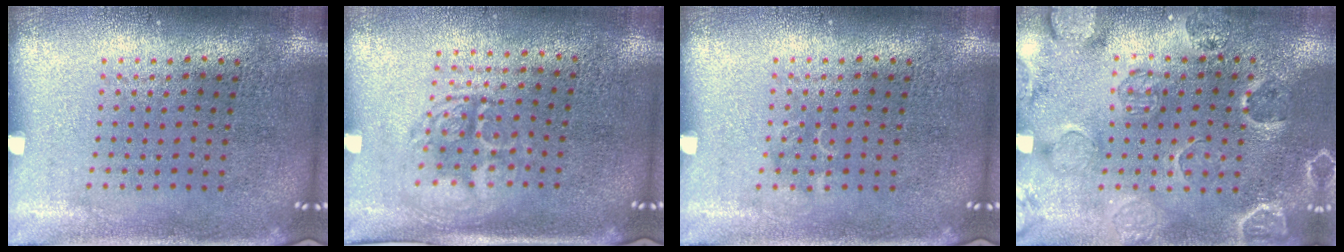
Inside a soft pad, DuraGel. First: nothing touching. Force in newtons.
{"total": 1.5, "press": 1.3, "slide": 0.6}
{"total": 0.5, "press": 0.5, "slide": 0.1}
{"total": 2.5, "press": 2.0, "slide": 1.5}